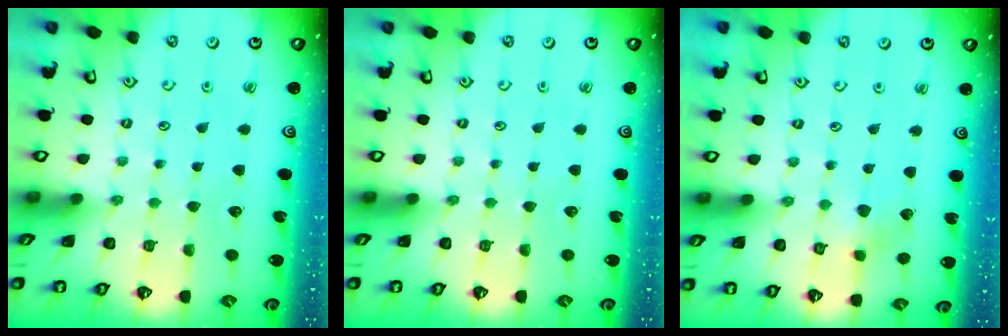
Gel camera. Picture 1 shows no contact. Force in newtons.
{"total": 0.0}
{"total": 5.8, "press": 5.7, "slide": 0.7}